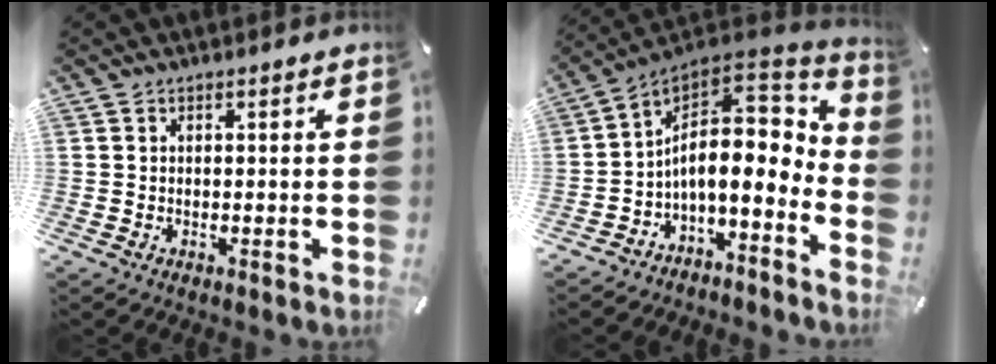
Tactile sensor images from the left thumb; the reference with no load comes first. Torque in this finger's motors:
{"motor_torque": [-0.15, 1.81, 0.77, -0.20, 0.46]}